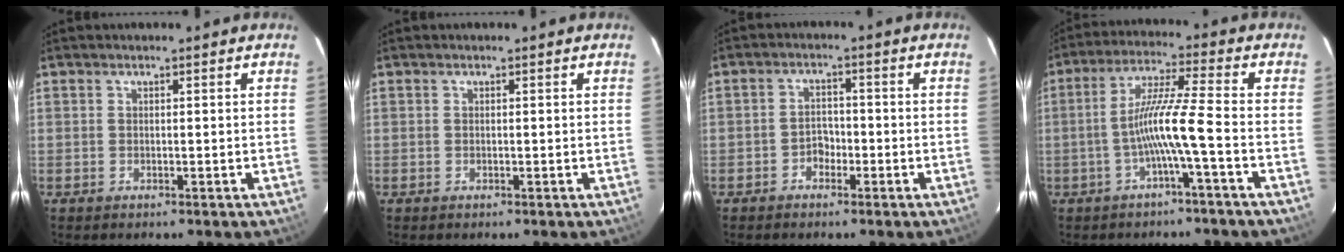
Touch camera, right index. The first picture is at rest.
{"total": 0.0}
{"total": 2.9, "force": [-1.6, 2.1, 1.2], "torque": [-0.026, 0.010, -0.024]}
{"total": 8.3, "force": [-3.1, -1.2, 7.6], "torque": [-0.159, 0.008, -0.056]}